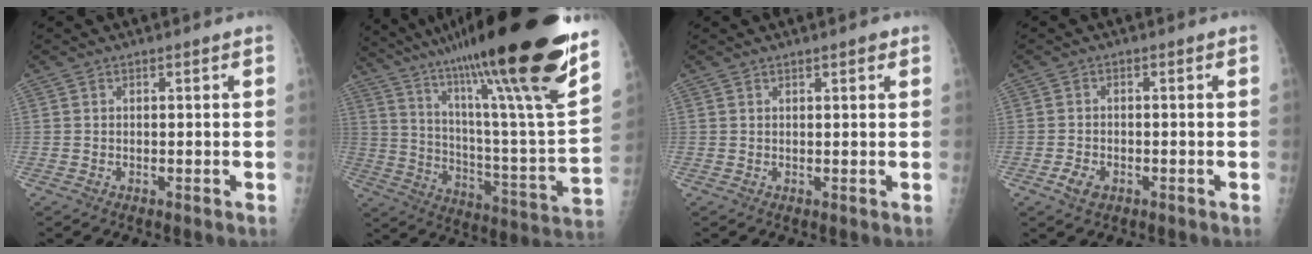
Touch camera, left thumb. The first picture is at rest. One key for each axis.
{"total": 34.9, "fx": 24.1, "fy": 3.2, "fz": 25.0, "tx": -0.362, "ty": -0.096, "tz": 0.378}
{"total": 1.5, "fx": 1.0, "fy": 0.4, "fz": 1.1, "tx": -0.012, "ty": -0.002, "tz": 0.013}
{"total": 3.0, "fx": -1.4, "fy": 2.0, "fz": 1.7, "tx": -0.029, "ty": 0.001, "tz": -0.023}